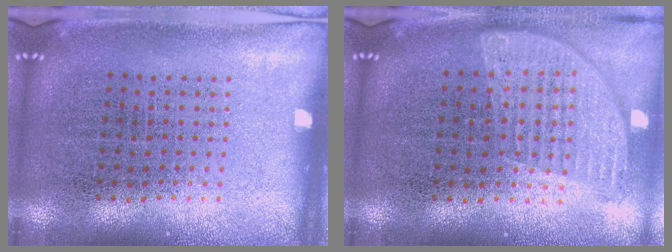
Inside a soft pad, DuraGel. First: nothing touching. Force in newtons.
{"total": 0.9, "press": 0.9, "slide": 0.0}